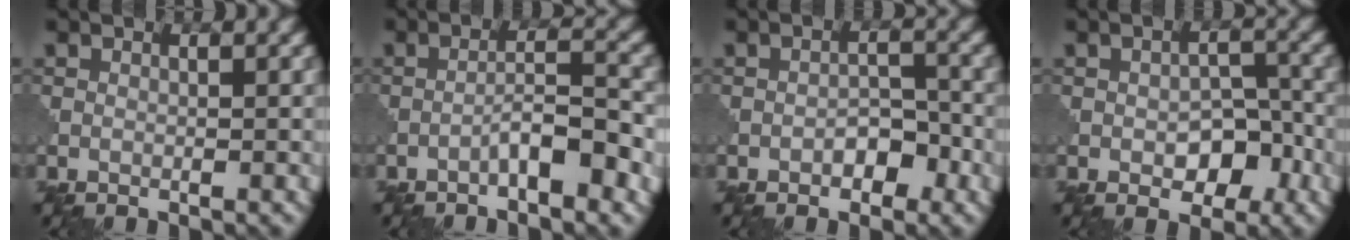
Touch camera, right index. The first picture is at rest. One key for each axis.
{"total": 3.7, "fx": -2.1, "fy": 0.7, "fz": 3.0, "tx": -0.049, "ty": 0.016, "tz": -0.040}
{"total": 2.4, "fx": -1.3, "fy": 1.3, "fz": 1.6, "tx": -0.023, "ty": 0.008, "tz": -0.019}
{"total": 4.3, "fx": -1.3, "fy": 2.6, "fz": 3.1, "tx": -0.042, "ty": -0.001, "tz": -0.017}